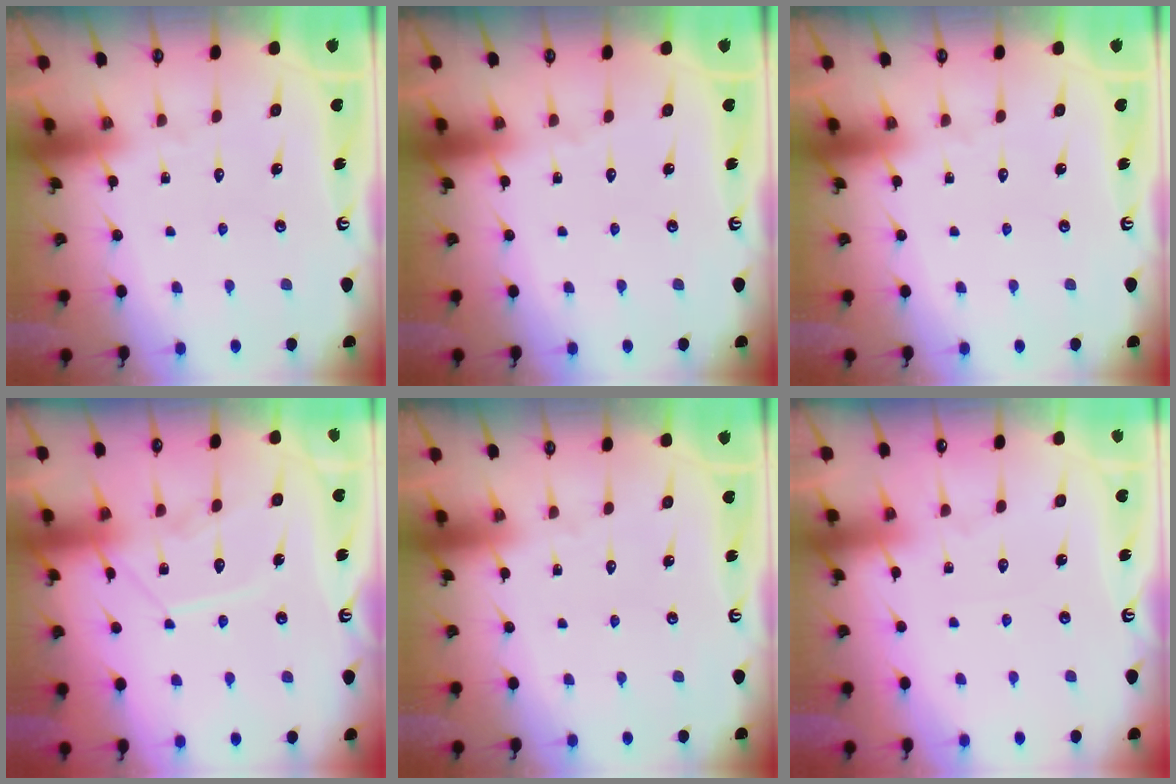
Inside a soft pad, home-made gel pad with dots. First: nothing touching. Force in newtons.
{"total": 0.0}
{"total": 0.0}
{"total": 12.0, "press": 12.0, "slide": 1.0}
{"total": 0.0}
{"total": 2.3, "press": 2.3, "slide": 0.3}